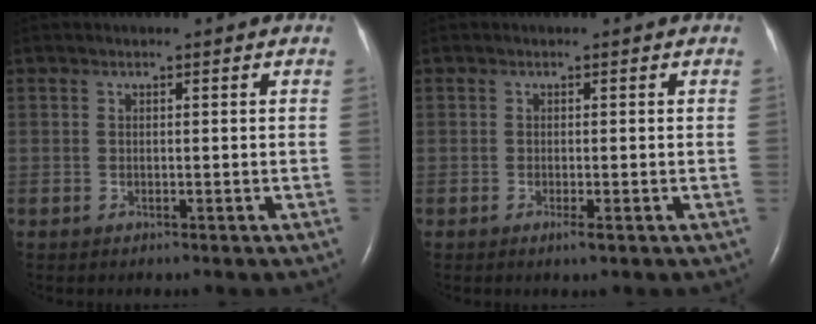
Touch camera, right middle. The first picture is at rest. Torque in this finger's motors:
{"motor_torque": [0.02, 0.13, -0.08, -0.06]}